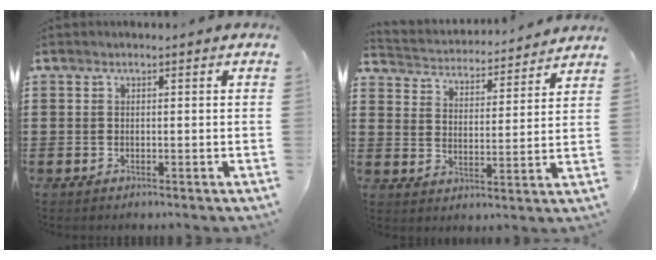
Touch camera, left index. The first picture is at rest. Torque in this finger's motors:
{"motor_torque": [0.88, -1.26, 0.47, 0.09]}